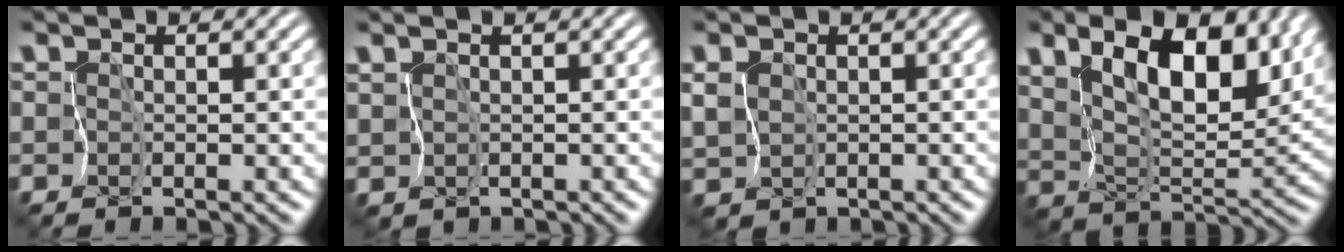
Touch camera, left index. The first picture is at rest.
{"total": 0.0}
{"total": 1.7, "force": [0.1, 1.6, 0.7], "torque": [-0.031, -0.003, 0.011]}
{"total": 9.7, "force": [4.9, 4.6, 7.0], "torque": [-0.133, -0.005, 0.088]}